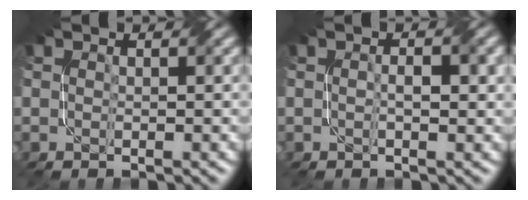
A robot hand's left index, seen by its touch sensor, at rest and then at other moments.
{"total": 1.9, "force": [0.0, 0.5, 1.9], "torque": [-0.032, 0.004, -0.001]}